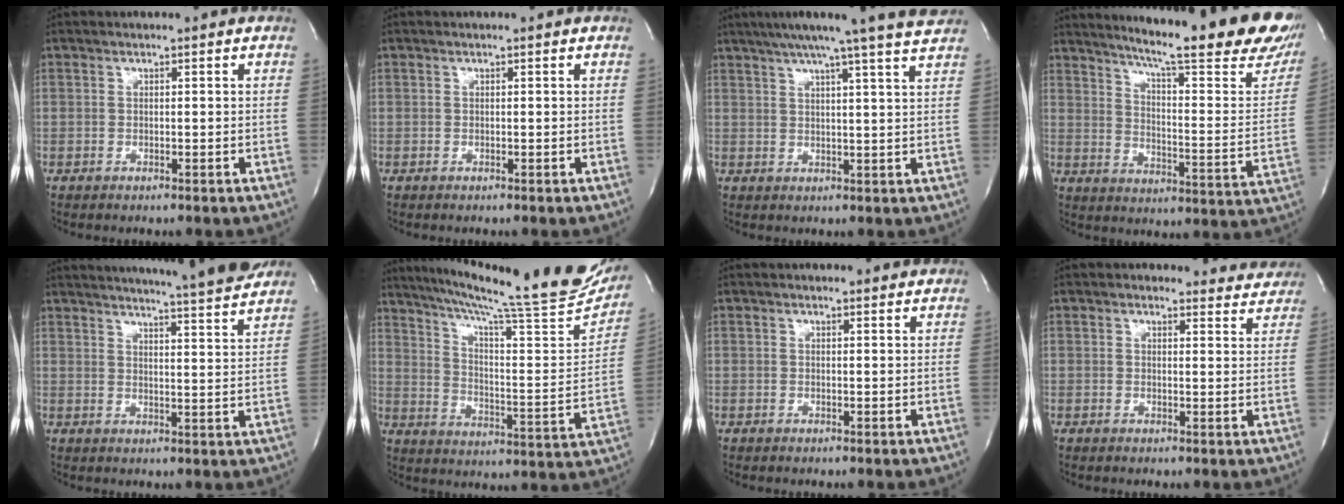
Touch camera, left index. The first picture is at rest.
{"total": 0.0}
{"total": 14.3, "force": [12.5, -1.7, 6.8], "torque": [-0.115, -0.010, 0.154]}
{"total": 29.0, "force": [23.7, 2.2, 16.5], "torque": [-0.230, -0.087, 0.295]}
{"total": 16.9, "force": [15.6, -0.7, 6.5], "torque": [-0.112, -0.034, 0.199]}
{"total": 26.6, "force": [23.2, 1.6, 12.7], "torque": [-0.203, -0.065, 0.309]}
{"total": 1.6, "force": [1.5, 0.5, 0.3], "torque": [-0.012, 0.006, 0.015]}
{"total": 5.7, "force": [5.4, 2.0, -0.4], "torque": [0.027, -0.012, 0.034]}